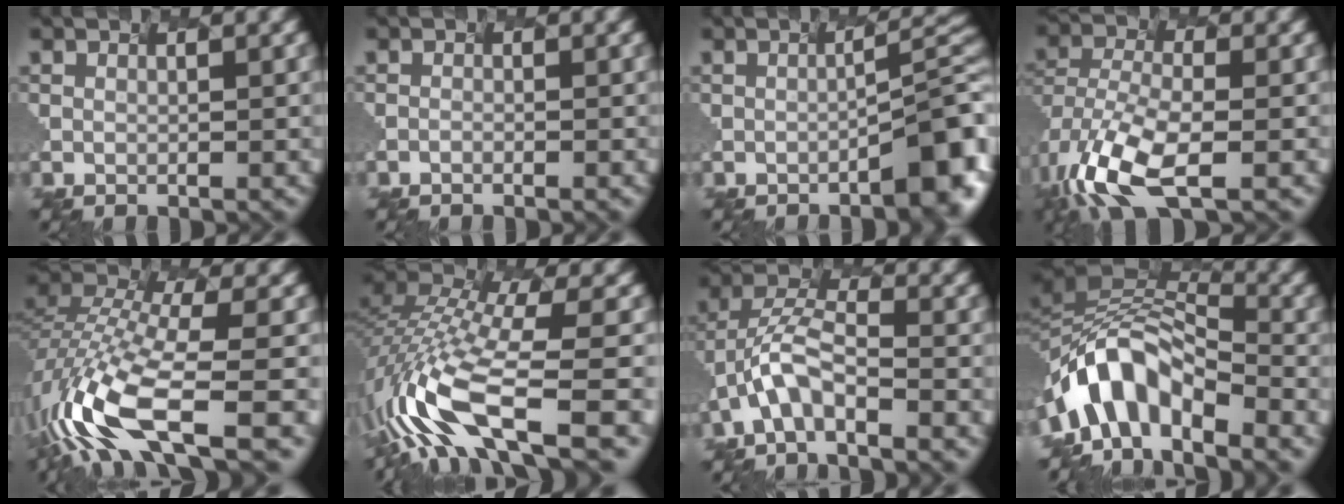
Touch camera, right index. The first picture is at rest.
{"total": 0.7, "force": [-0.7, 0.1, 0.2], "torque": [0.006, 0.006, -0.014]}
{"total": 5.3, "force": [-1.8, 0.7, 4.9], "torque": [-0.053, 0.002, 0.003]}
{"total": 8.1, "force": [-6.1, 2.1, 4.9], "torque": [-0.138, -0.017, -0.086]}
{"total": 11.1, "force": [-6.7, 3.3, 8.2], "torque": [-0.199, 0.000, -0.087]}
{"total": 11.4, "force": [-6.0, 3.6, 9.1], "torque": [-0.220, 0.005, -0.069]}
{"total": 4.8, "force": [-4.2, 0.6, 2.3], "torque": [-0.078, 0.008, -0.050]}
{"total": 7.7, "force": [-6.5, 2.5, 3.1], "torque": [-0.062, 0.006, -0.102]}